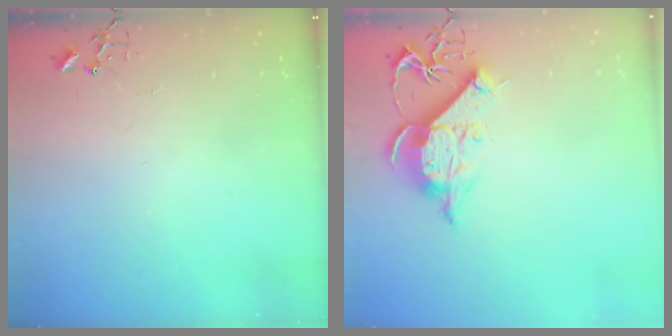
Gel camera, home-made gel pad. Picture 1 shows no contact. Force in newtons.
{"total": 11.0, "press": 11.0, "slide": 1.4}